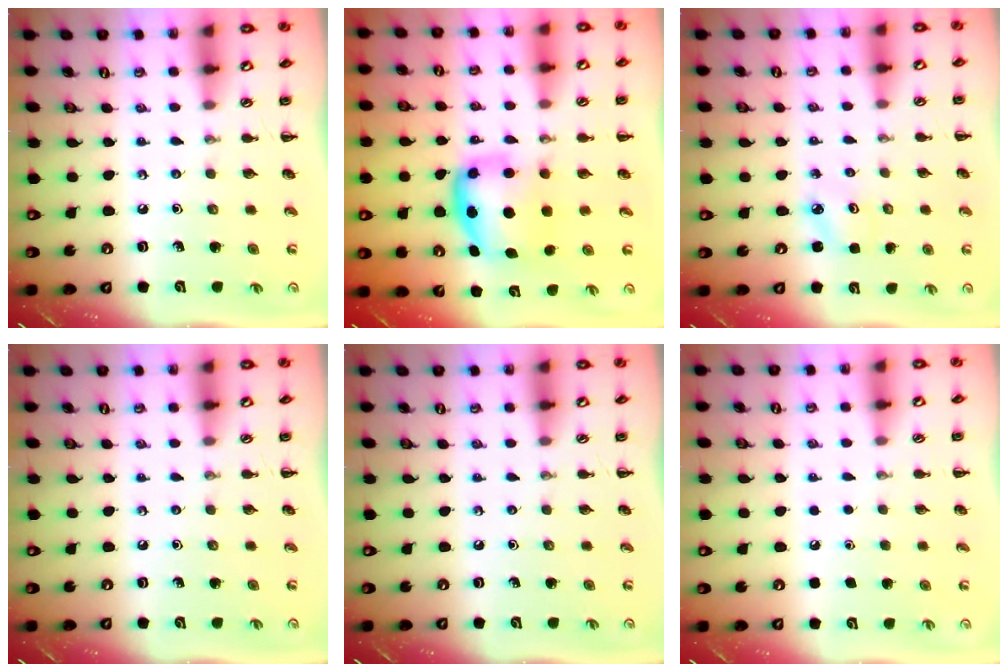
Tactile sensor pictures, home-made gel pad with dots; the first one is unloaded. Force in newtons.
{"total": 6.7, "press": 6.6, "slide": 1.1}
{"total": 2.5, "press": 2.4, "slide": 0.5}
{"total": 0.0}
{"total": 0.0}
{"total": 1.7, "press": 1.6, "slide": 0.1}